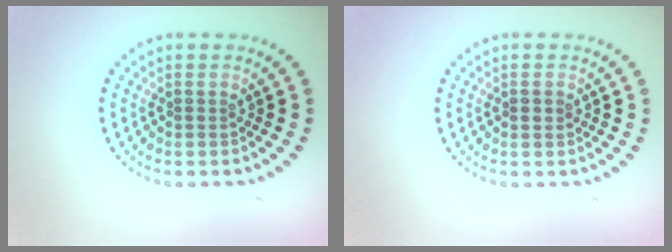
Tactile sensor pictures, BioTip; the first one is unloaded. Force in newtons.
{"total": 1.2, "press": 1.2, "slide": 0.1}